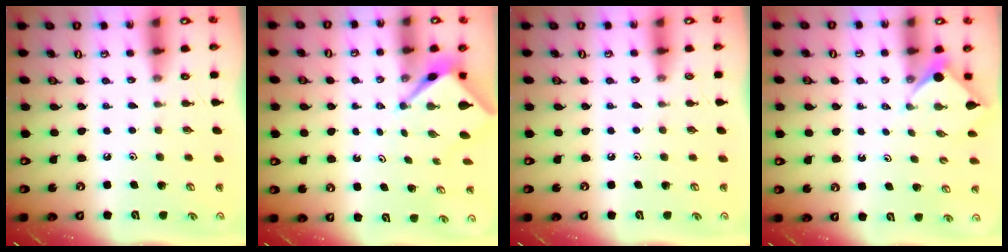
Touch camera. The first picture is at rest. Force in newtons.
{"total": 3.2, "press": 3.2, "slide": 0.2}
{"total": 2.6, "press": 2.6, "slide": 0.4}
{"total": 3.9, "press": 3.9, "slide": 0.5}